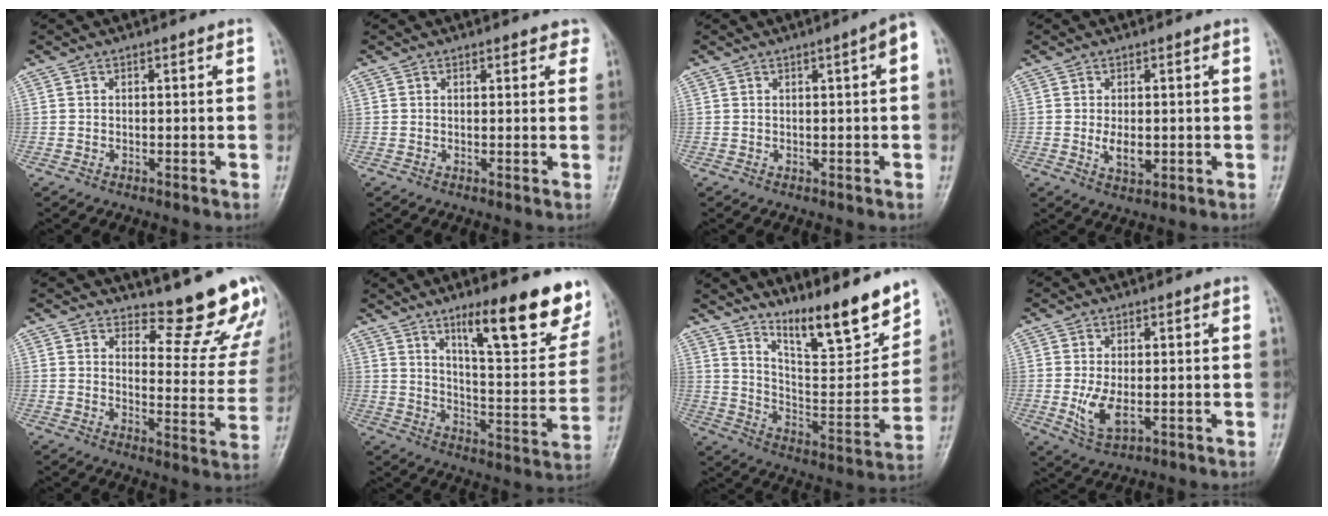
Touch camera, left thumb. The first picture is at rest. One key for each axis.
{"total": 2.4, "fx": 1.9, "fy": 1.2, "fz": 0.7, "tx": 0.020, "ty": -0.003, "tz": 0.013}
{"total": 3.3, "fx": 0.9, "fy": 0.4, "fz": 3.2, "tx": -0.040, "ty": 0.007, "tz": 0.009}
{"total": 3.5, "fx": -0.2, "fy": 2.2, "fz": 2.8, "tx": -0.044, "ty": -0.008, "tz": 0.000}
{"total": 14.7, "fx": 13.8, "fy": 3.6, "fz": 3.7, "tx": -0.002, "ty": -0.153, "tz": 0.152}
{"total": 20.2, "fx": 13.0, "fy": 4.8, "fz": 14.7, "tx": -0.163, "ty": -0.076, "tz": 0.197}
{"total": 18.2, "fx": 13.8, "fy": 3.7, "fz": 11.3, "tx": -0.137, "ty": -0.090, "tz": 0.234}
{"total": 5.3, "fx": -0.5, "fy": 3.0, "fz": 4.4, "tx": -0.087, "ty": -0.015, "tz": -0.002}